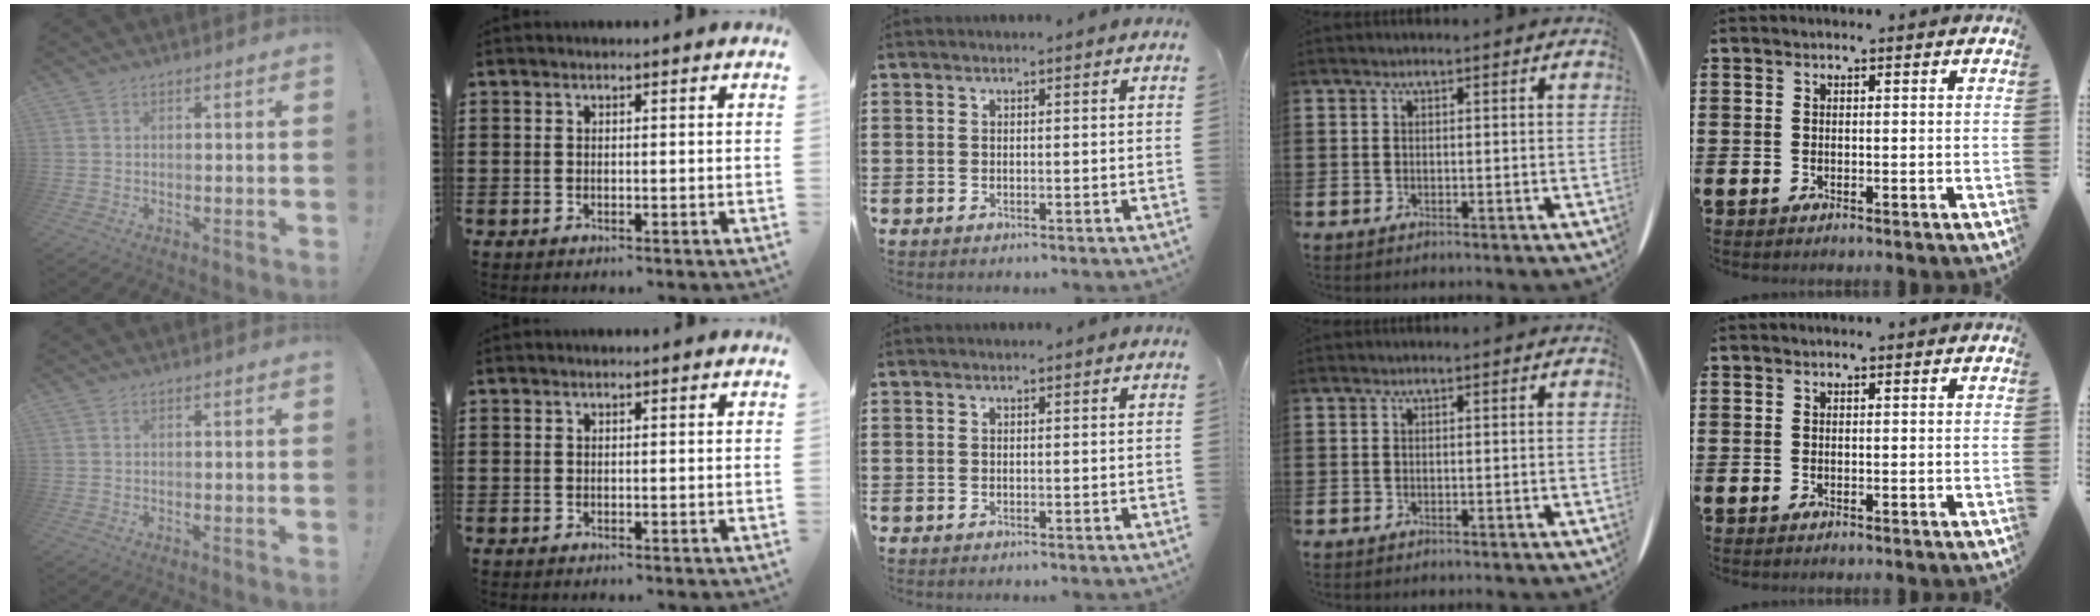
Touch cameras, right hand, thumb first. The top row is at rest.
{}